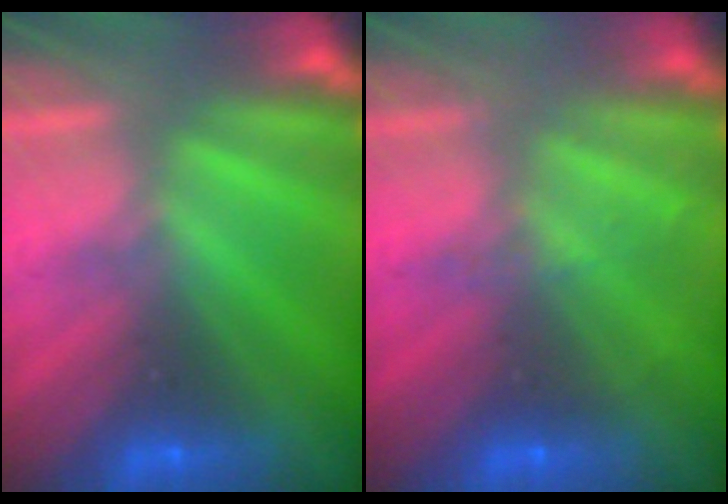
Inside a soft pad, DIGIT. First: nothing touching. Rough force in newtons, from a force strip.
{"total": 1.9}